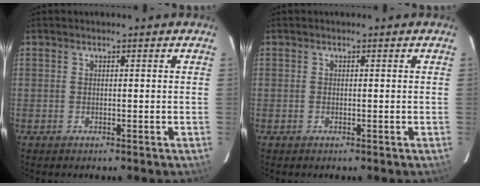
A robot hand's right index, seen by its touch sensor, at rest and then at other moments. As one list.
[{"total": 0.0}]